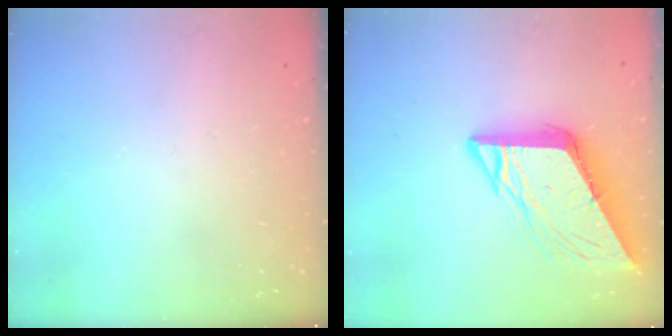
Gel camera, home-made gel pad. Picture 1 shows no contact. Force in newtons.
{"total": 11.0, "press": 10.9, "slide": 1.2}